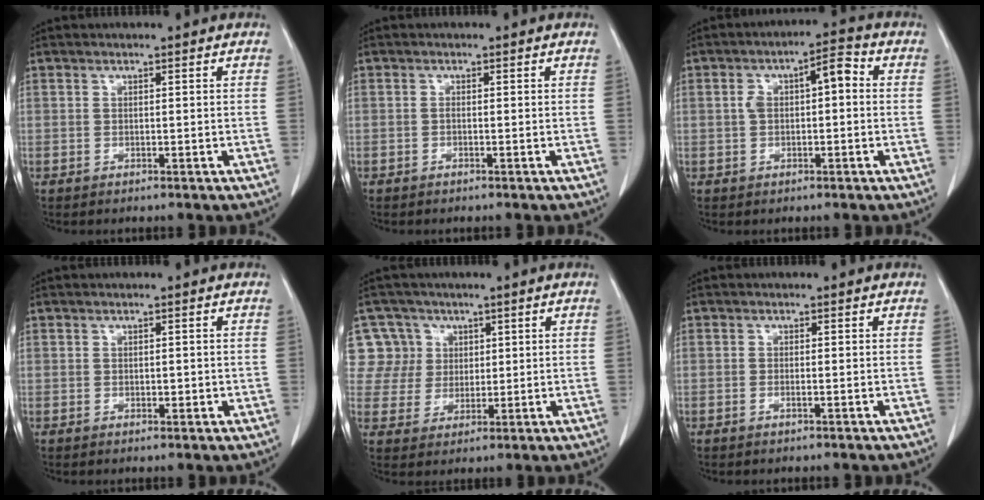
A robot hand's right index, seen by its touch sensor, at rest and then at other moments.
{"total": 0.0}
{"total": 6.1, "force": [0.8, 2.5, 5.5], "torque": [-0.097, 0.039, 0.014]}
{"total": 1.0, "force": [0.1, 0.7, 0.7], "torque": [-0.006, 0.001, 0.005]}
{"total": 7.2, "force": [2.8, 6.6, 0.0], "torque": [0.007, 0.019, 0.063]}
{"total": 0.5, "force": [-0.2, 0.0, 0.5], "torque": [-0.009, 0.001, 0.000]}